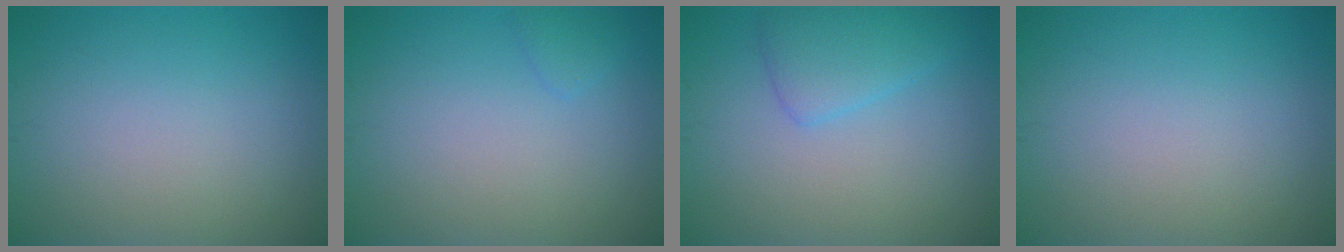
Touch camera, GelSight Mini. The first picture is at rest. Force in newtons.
{"total": 0.9, "press": 0.9, "slide": 0.1}
{"total": 2.8, "press": 2.8, "slide": 0.2}
{"total": 0.0}